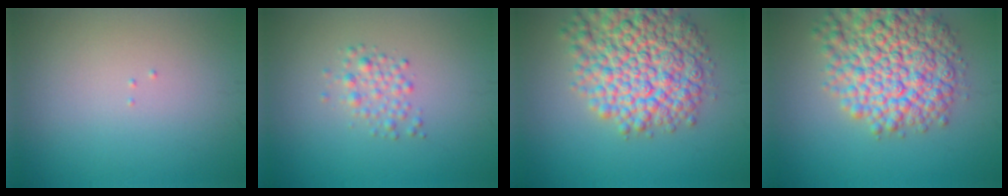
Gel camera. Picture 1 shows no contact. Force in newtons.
{"total": 1.8, "press": 1.8, "slide": 0.0}
{"total": 10.1, "press": 10.1, "slide": 0.4}
{"total": 10.1, "press": 10.1, "slide": 0.4}